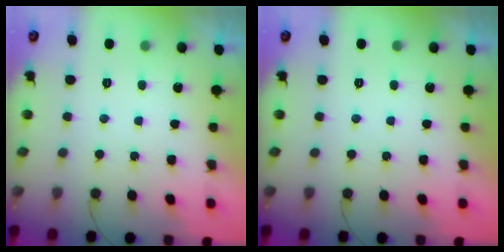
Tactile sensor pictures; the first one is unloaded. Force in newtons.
{"total": 0.0}